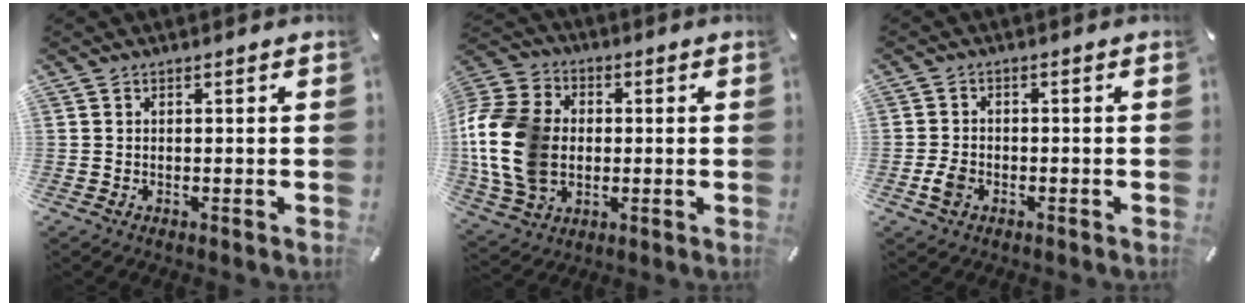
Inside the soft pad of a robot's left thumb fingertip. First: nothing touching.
{"total": 18.7, "force": [-0.9, 14.7, 11.6], "torque": [-0.269, 0.013, -0.017]}
{"total": 3.6, "force": [-1.3, 2.5, 2.1], "torque": [-0.057, -0.001, -0.028]}